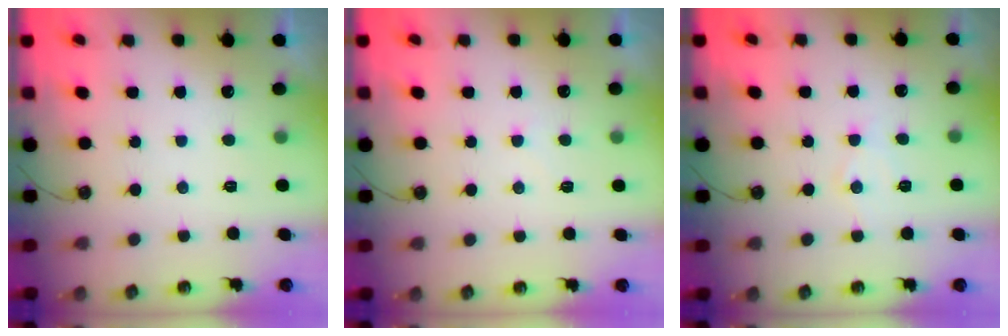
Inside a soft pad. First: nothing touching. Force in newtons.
{"total": 4.1, "press": 4.0, "slide": 0.6}
{"total": 6.7, "press": 6.7, "slide": 0.6}